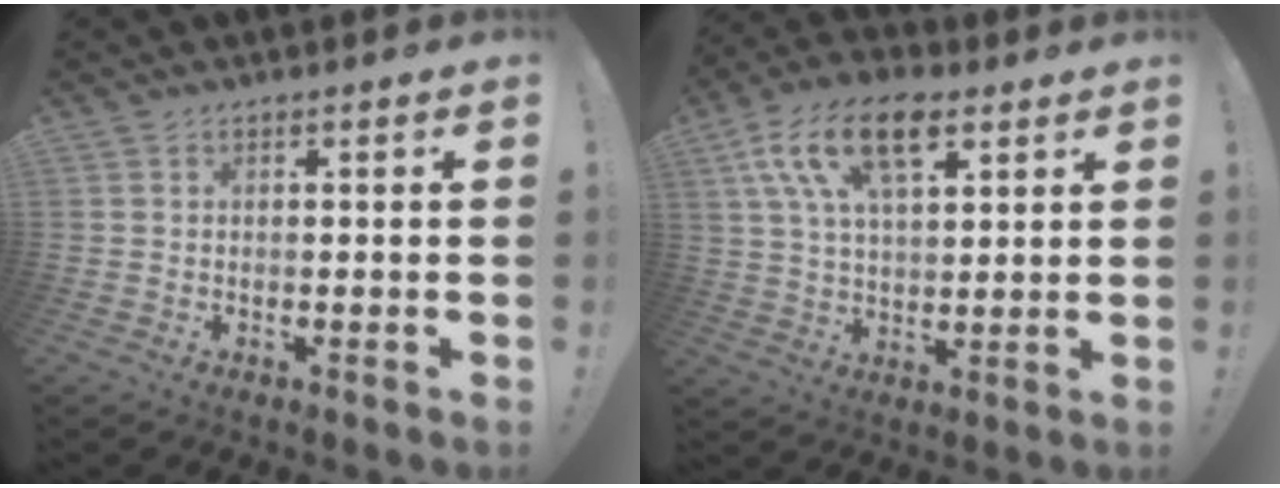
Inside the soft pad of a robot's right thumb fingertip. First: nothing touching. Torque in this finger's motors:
{"motor_torque": [1.60, 2.29, 0.45, -0.07, 0.16]}